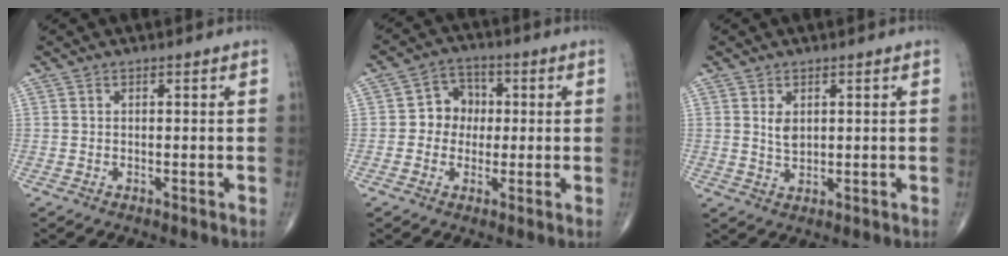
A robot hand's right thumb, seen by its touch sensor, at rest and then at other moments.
{"total": 6.5, "force": [0.1, 5.9, 2.9], "torque": [-0.011, 0.016, -0.011]}
{"total": 3.0, "force": [0.9, 1.8, 2.1], "torque": [-0.031, -0.008, 0.021]}